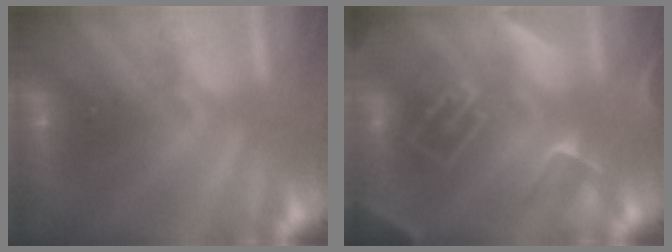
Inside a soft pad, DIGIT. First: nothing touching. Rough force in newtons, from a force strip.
{"total": 8.3}